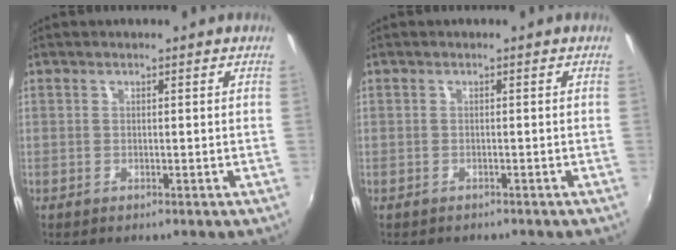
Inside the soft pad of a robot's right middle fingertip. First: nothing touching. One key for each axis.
{"total": 1.2, "fx": -1.0, "fy": 0.8, "fz": 0.0, "tx": -0.007, "ty": -0.001, "tz": -0.016}